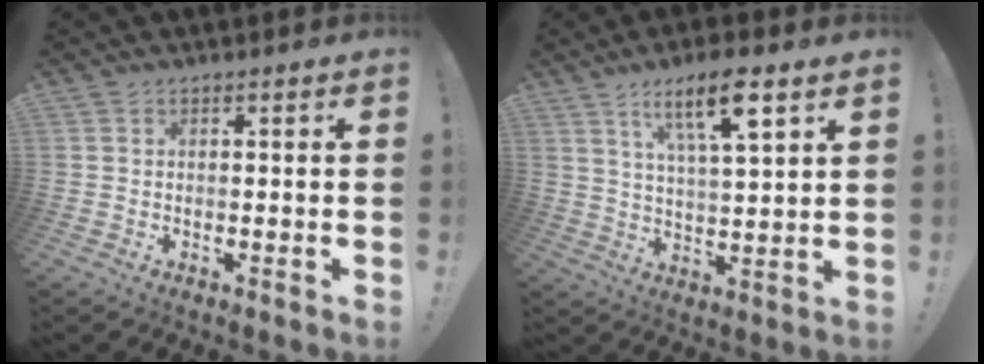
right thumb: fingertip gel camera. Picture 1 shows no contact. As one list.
[{"total": 12.7, "force": [7.0, 2.6, 10.2], "torque": [-0.171, -0.026, 0.111]}]